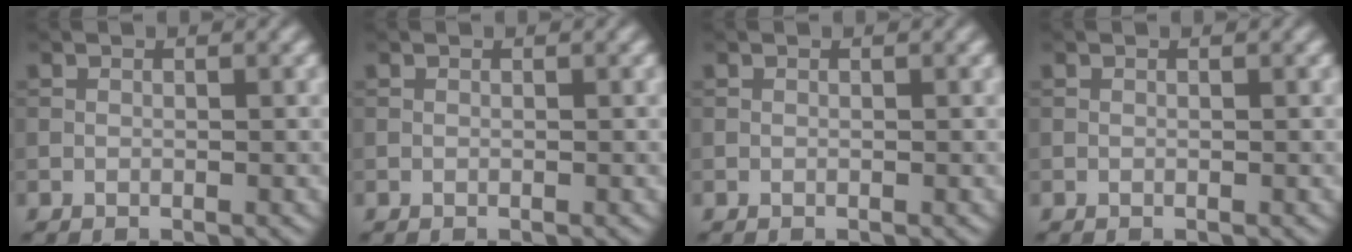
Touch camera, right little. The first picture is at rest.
{"total": 0.0}
{"total": 0.0}
{"total": 0.0}